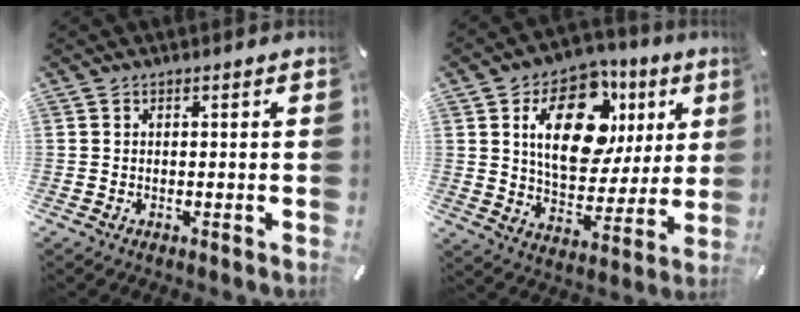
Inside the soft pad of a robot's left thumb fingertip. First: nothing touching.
{"total": 19.0, "force": [7.5, 12.1, 12.5], "torque": [-0.196, -0.013, 0.131]}